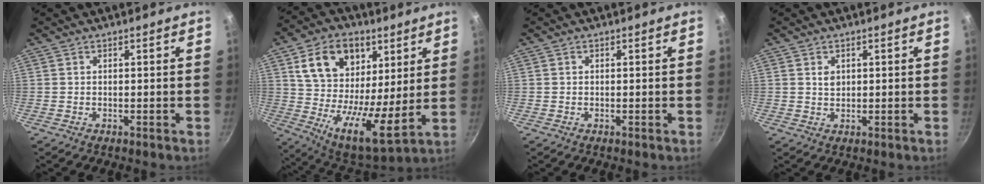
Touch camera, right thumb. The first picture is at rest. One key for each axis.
{"total": 21.1, "fx": 8.3, "fy": 13.0, "fz": 14.4, "tx": -0.223, "ty": -0.039, "tz": 0.137}
{"total": 0.0}
{"total": 2.0, "fx": 0.6, "fy": 1.6, "fz": 1.1, "tx": -0.013, "ty": 0.000, "tz": 0.011}